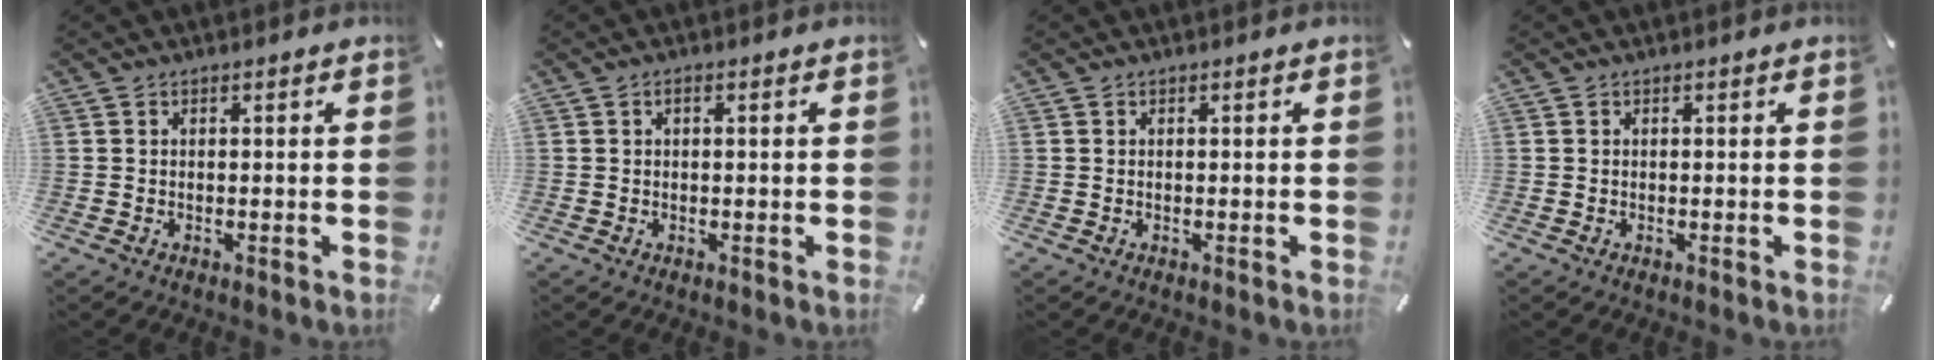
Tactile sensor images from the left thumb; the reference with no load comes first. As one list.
[{"total": 1.2, "force": [0.1, 0.4, 1.2], "torque": [-0.022, 0.002, 0.001]}, {"total": 0.0}, {"total": 0.0}]